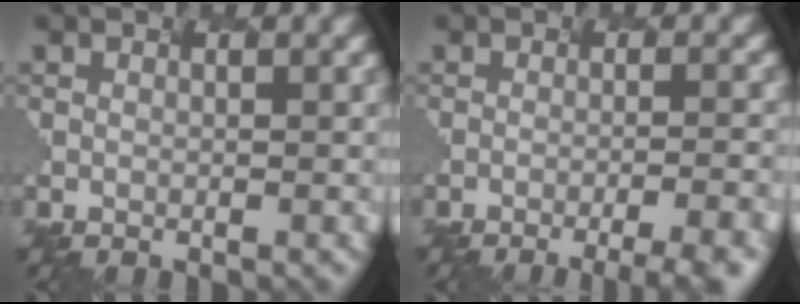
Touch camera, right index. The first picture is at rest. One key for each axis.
{"total": 6.4, "fx": -3.2, "fy": 2.0, "fz": 5.2, "tx": -0.033, "ty": 0.005, "tz": -0.022}